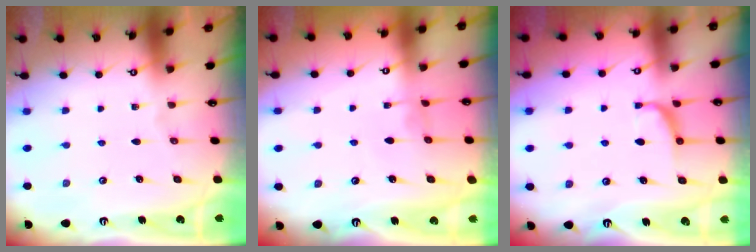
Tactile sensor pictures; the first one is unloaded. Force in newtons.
{"total": 1.9, "press": 1.9, "slide": 0.3}
{"total": 0.9, "press": 0.8, "slide": 0.4}